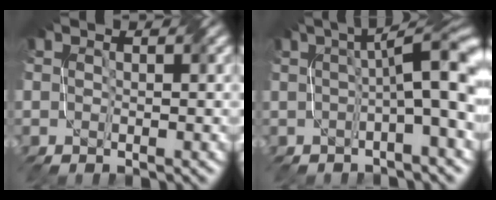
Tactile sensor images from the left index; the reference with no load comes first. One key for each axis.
{"total": 8.4, "fx": 0.5, "fy": 1.9, "fz": 8.2, "tx": -0.093, "ty": 0.026, "tz": 0.003}